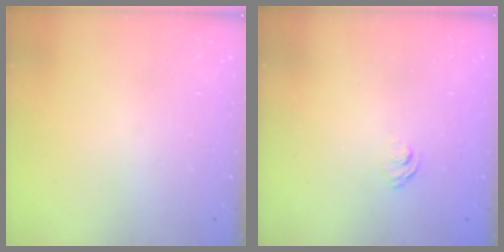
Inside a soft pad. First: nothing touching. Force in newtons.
{"total": 3.2, "press": 2.9, "slide": 1.3}